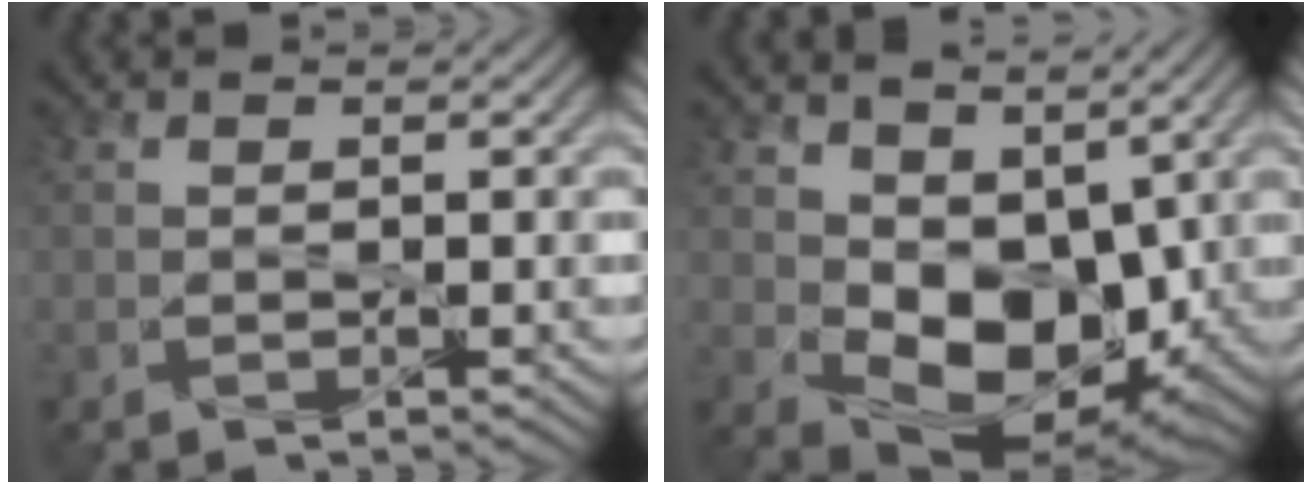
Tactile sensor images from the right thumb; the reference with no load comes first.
{"total": 9.6, "force": [0.9, 6.3, 7.2], "torque": [-0.135, -0.030, 0.021]}